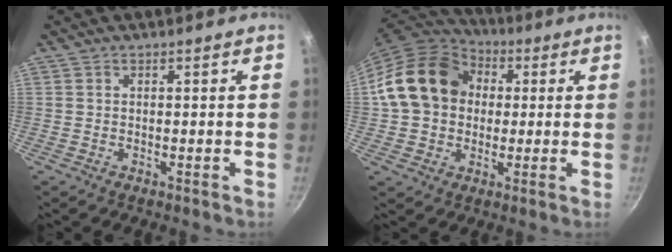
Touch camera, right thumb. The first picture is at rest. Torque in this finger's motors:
{"motor_torque": [1.17, 2.42, 0.54, -0.47, 0.17]}